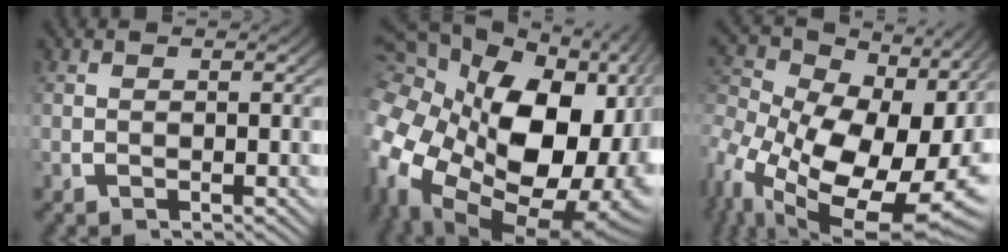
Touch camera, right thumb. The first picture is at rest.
{"total": 24.8, "force": [-1.6, 17.6, 17.4], "torque": [-0.351, -0.079, 0.005]}
{"total": 16.7, "force": [-2.4, 11.0, 12.3], "torque": [-0.242, -0.079, -0.002]}